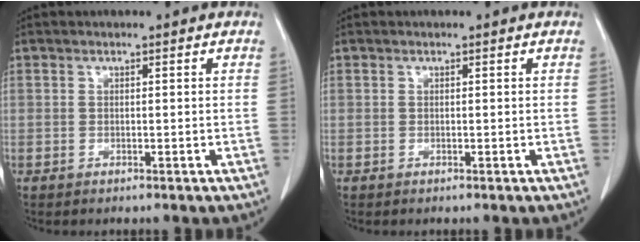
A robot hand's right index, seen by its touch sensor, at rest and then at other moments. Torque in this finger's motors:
{"motor_torque": [0.00, 0.00, 0.00, 0.00]}